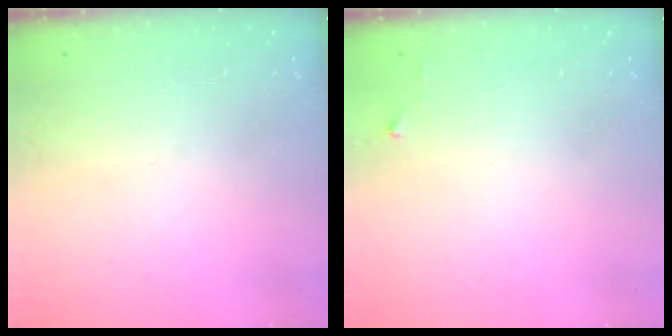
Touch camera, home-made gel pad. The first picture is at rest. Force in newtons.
{"total": 3.7, "press": 3.6, "slide": 0.4}